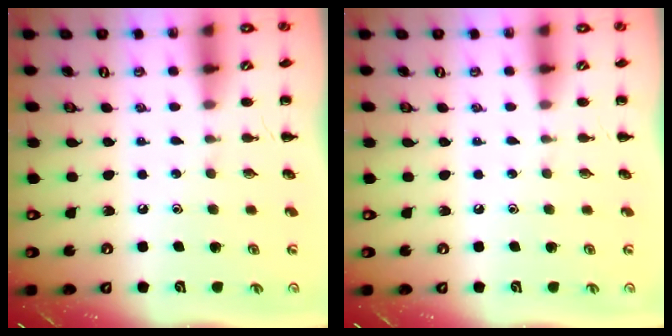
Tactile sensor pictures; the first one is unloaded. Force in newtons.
{"total": 0.0}